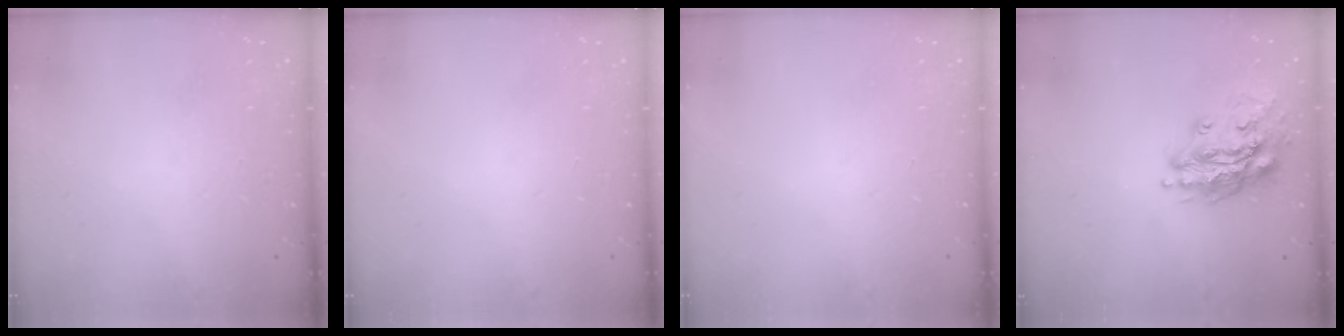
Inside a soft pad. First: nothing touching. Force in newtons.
{"total": 0.0}
{"total": 0.0}
{"total": 18.0, "press": 17.8, "slide": 2.5}